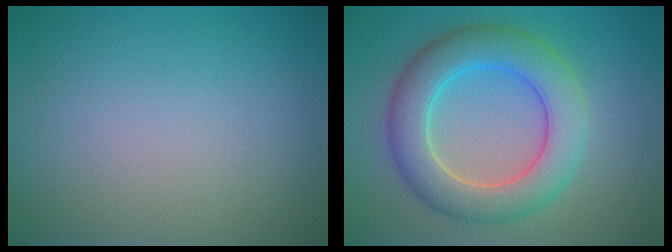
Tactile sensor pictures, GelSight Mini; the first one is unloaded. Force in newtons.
{"total": 7.0, "press": 7.0, "slide": 0.4}